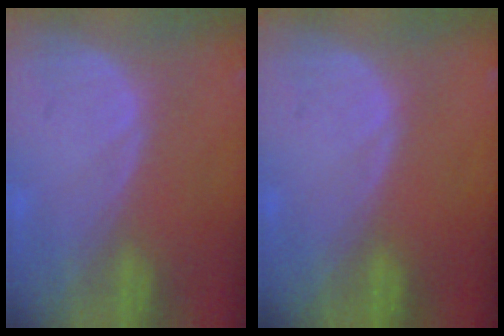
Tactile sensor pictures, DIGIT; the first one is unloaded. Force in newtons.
{"total": 0.0}